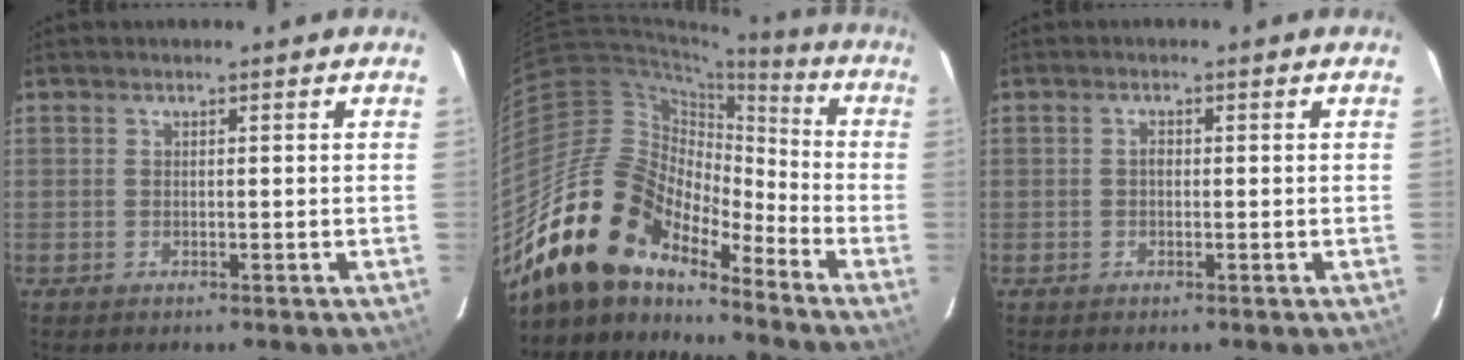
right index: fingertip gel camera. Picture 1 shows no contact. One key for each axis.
{"total": 19.6, "fx": -15.1, "fy": 8.3, "fz": 9.2, "tx": -0.172, "ty": 0.002, "tz": -0.287}
{"total": 0.8, "fx": -0.1, "fy": 0.6, "fz": 0.5, "tx": -0.007, "ty": 0.005, "tz": -0.004}